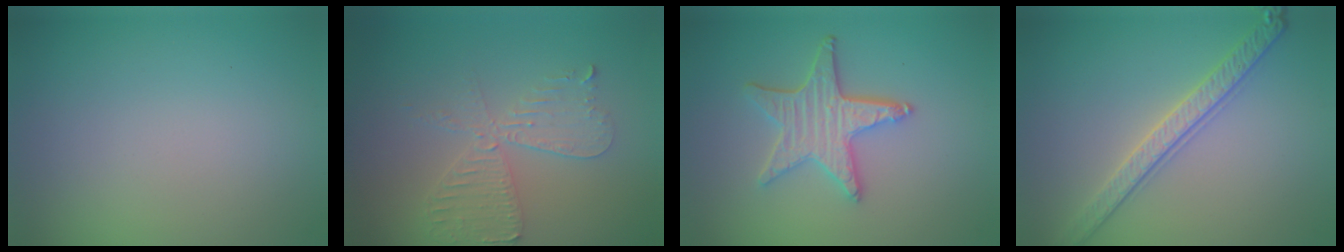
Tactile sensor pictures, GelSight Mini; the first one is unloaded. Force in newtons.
{"total": 4.0, "press": 3.4, "slide": 2.0}
{"total": 4.4, "press": 3.7, "slide": 2.3}
{"total": 3.2, "press": 3.0, "slide": 1.0}